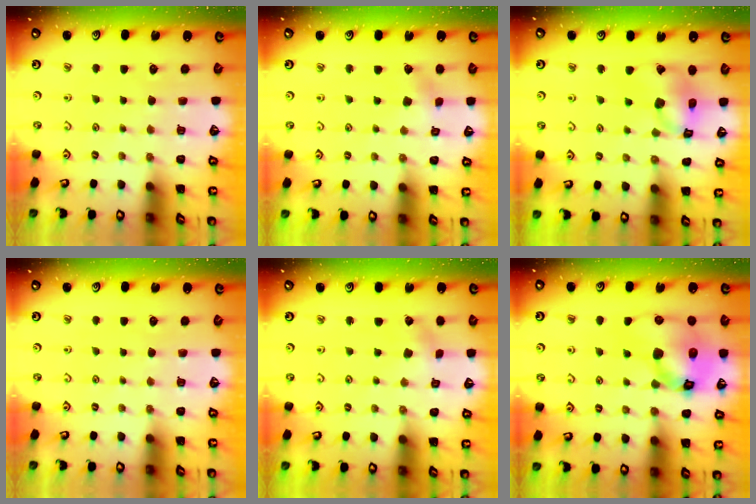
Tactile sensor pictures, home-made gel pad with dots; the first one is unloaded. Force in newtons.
{"total": 2.5, "press": 2.4, "slide": 0.2}
{"total": 13.4, "press": 13.2, "slide": 1.9}
{"total": 0.0}
{"total": 0.8, "press": 0.8, "slide": 0.1}
{"total": 18.7, "press": 18.5, "slide": 2.5}